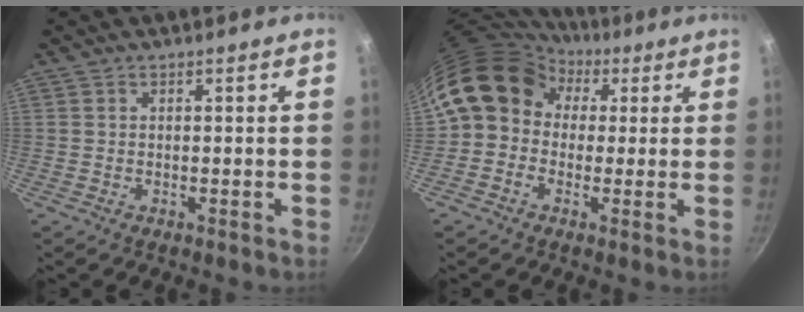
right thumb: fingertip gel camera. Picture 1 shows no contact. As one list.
[{"total": 12.5, "force": [3.2, 10.3, 6.3], "torque": [-0.086, 0.023, 0.035]}]